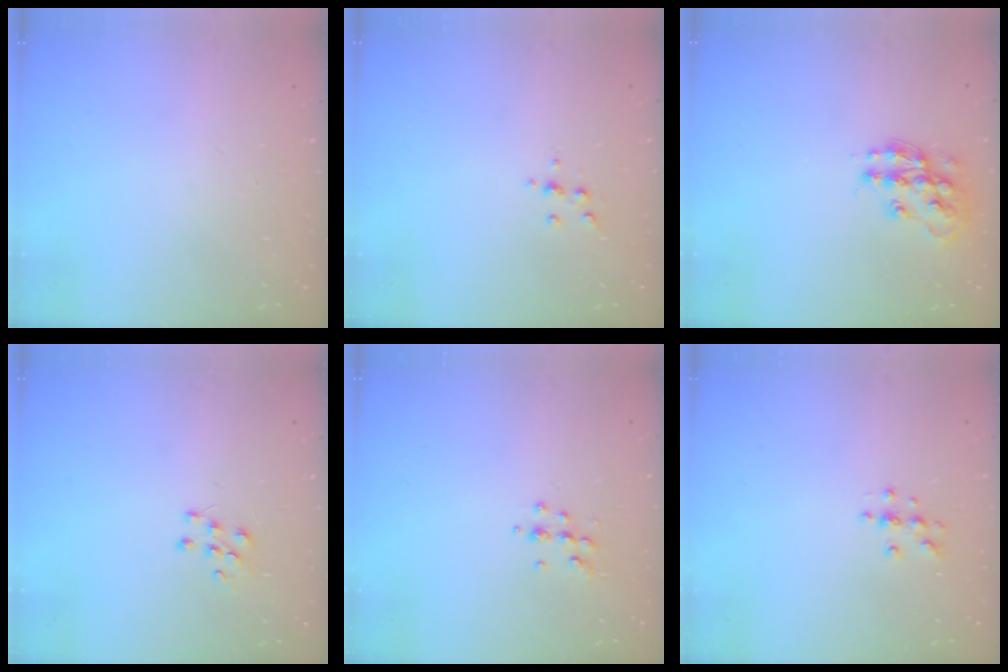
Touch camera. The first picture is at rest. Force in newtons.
{"total": 3.6, "press": 3.5, "slide": 0.9}
{"total": 13.3, "press": 13.3, "slide": 0.7}
{"total": 6.3, "press": 6.3, "slide": 0.5}
{"total": 4.8, "press": 4.7, "slide": 0.5}
{"total": 4.0, "press": 3.9, "slide": 0.4}